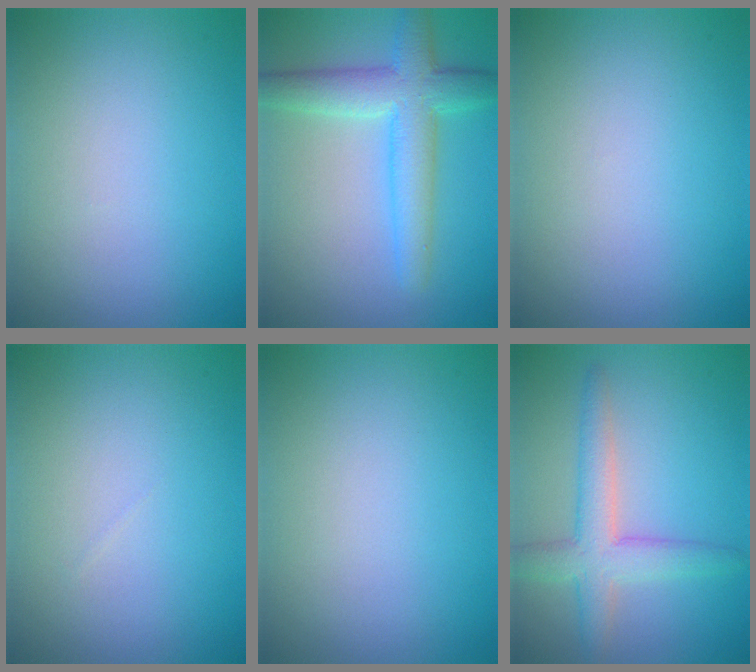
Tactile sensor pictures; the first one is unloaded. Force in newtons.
{"total": 5.6, "press": 5.6, "slide": 0.2}
{"total": 0.0}
{"total": 0.0}
{"total": 0.0}
{"total": 4.5, "press": 4.5, "slide": 0.2}